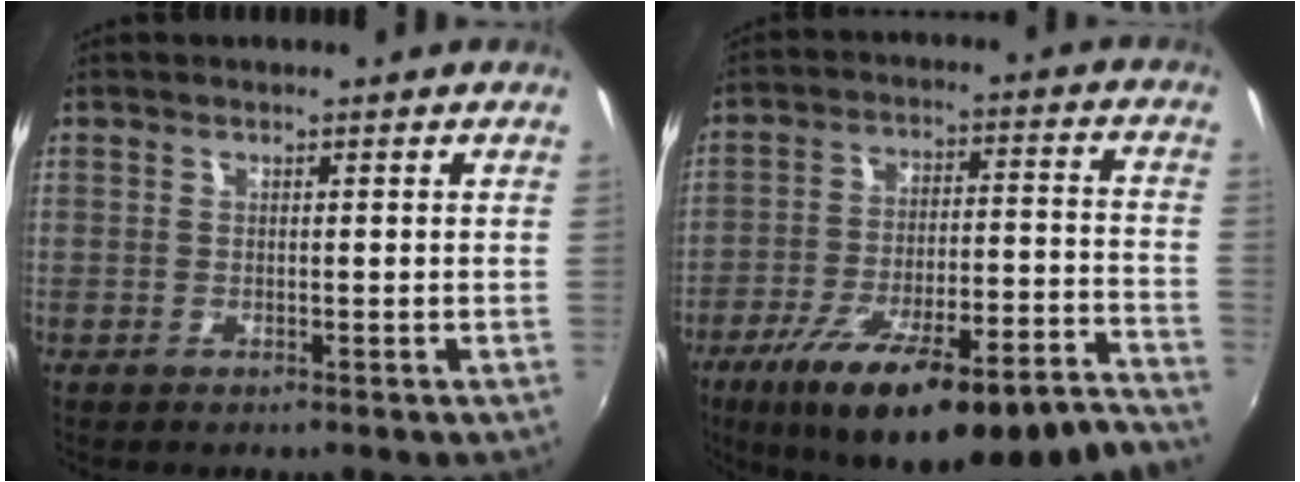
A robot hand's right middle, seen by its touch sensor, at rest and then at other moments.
{"total": 26.1, "force": [-20.8, 3.8, 15.2], "torque": [-0.239, -0.038, -0.296]}